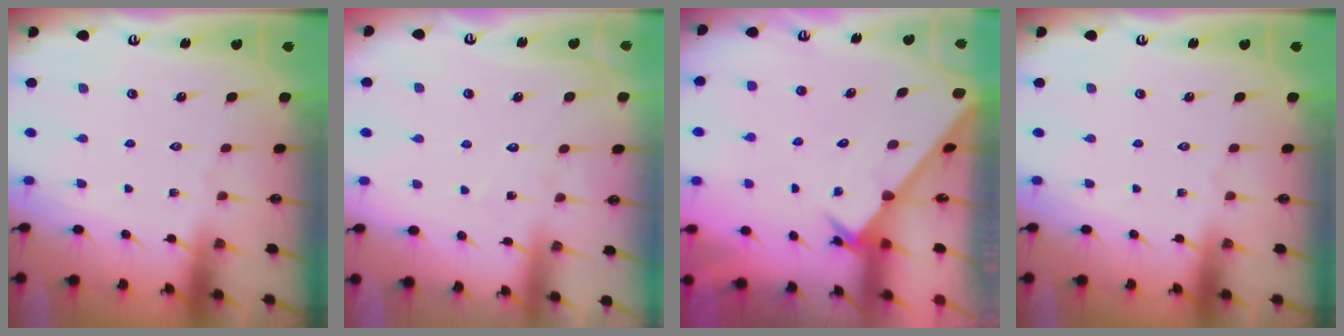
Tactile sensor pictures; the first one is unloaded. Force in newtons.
{"total": 5.9, "press": 5.9, "slide": 0.2}
{"total": 2.4, "press": 2.4, "slide": 0.2}
{"total": 0.0}